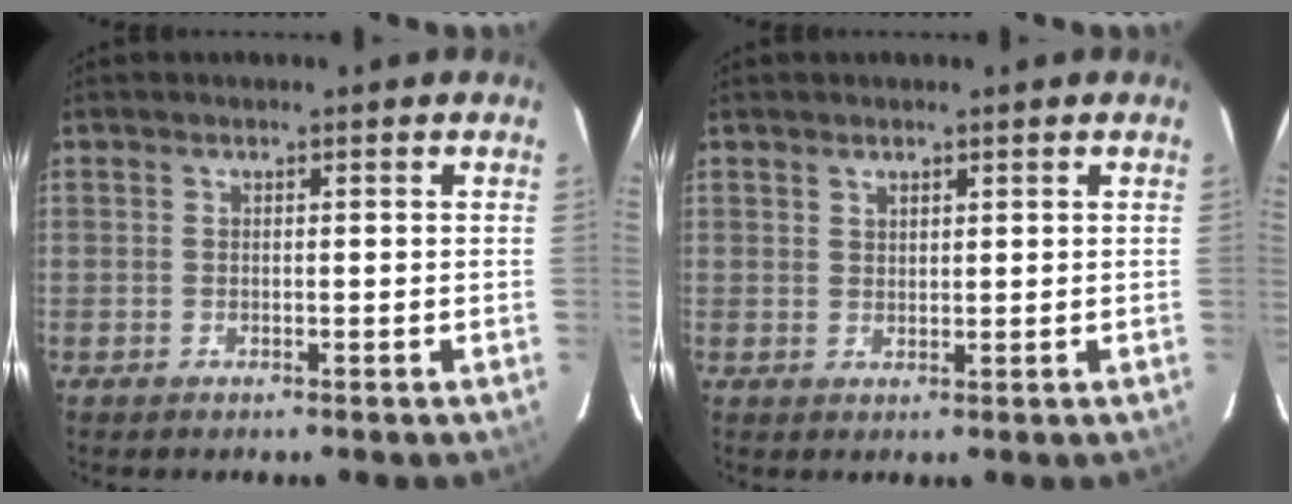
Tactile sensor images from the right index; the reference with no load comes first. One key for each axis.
{"total": 1.5, "fx": 1.1, "fy": 0.8, "fz": 0.5, "tx": -0.005, "ty": 0.002, "tz": 0.021}